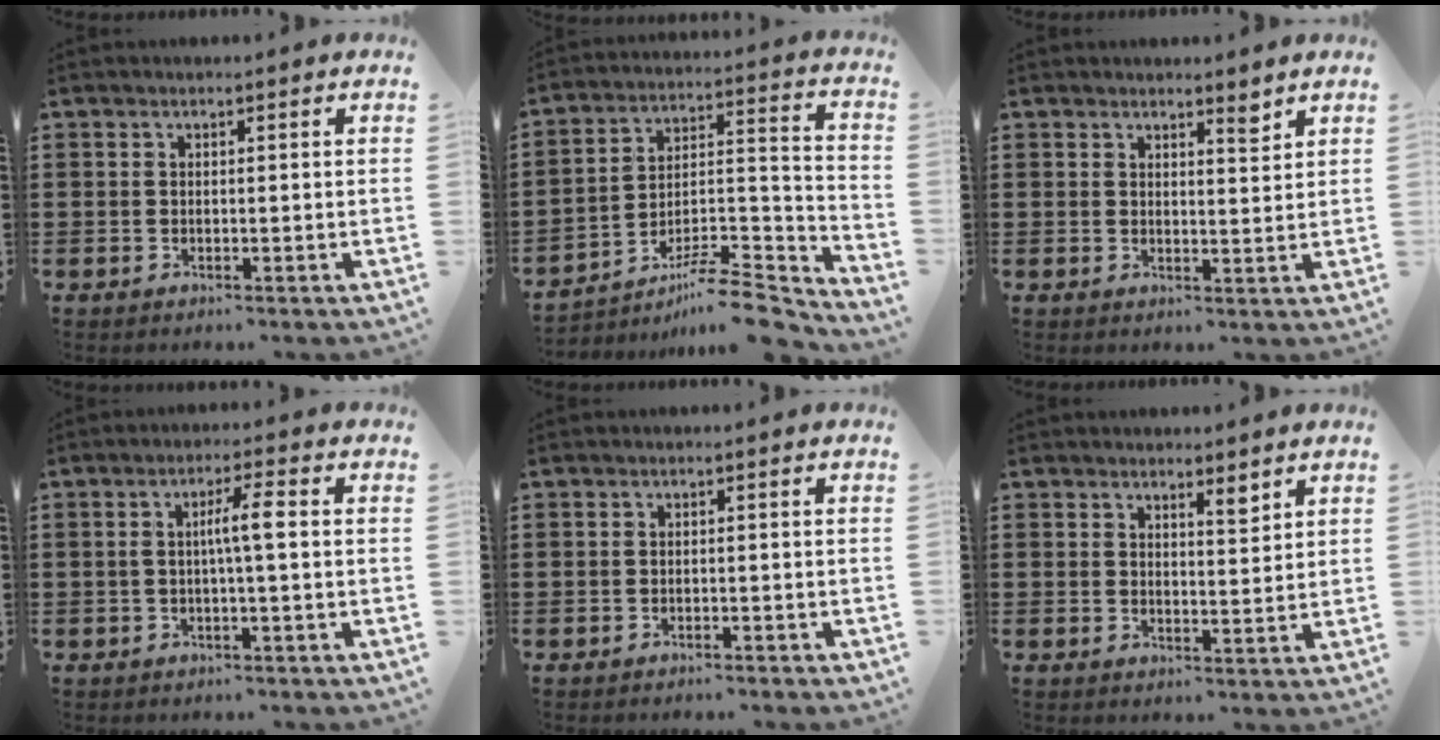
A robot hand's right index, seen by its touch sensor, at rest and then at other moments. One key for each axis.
{"total": 8.7, "fx": -7.2, "fy": 2.2, "fz": 4.3, "tx": -0.056, "ty": 0.021, "tz": -0.135}
{"total": 2.3, "fx": 2.0, "fy": 0.4, "fz": 1.0, "tx": -0.015, "ty": -0.001, "tz": 0.036}
{"total": 4.0, "fx": -0.1, "fy": 0.2, "fz": 4.0, "tx": -0.076, "ty": 0.003, "tz": -0.007}
{"total": 1.0, "fx": -1.0, "fy": 0.0, "fz": 0.2, "tx": -0.009, "ty": -0.002, "tz": -0.020}
{"total": 2.4, "fx": 2.1, "fy": 0.5, "fz": 1.1, "tx": -0.016, "ty": 0.001, "tz": 0.037}